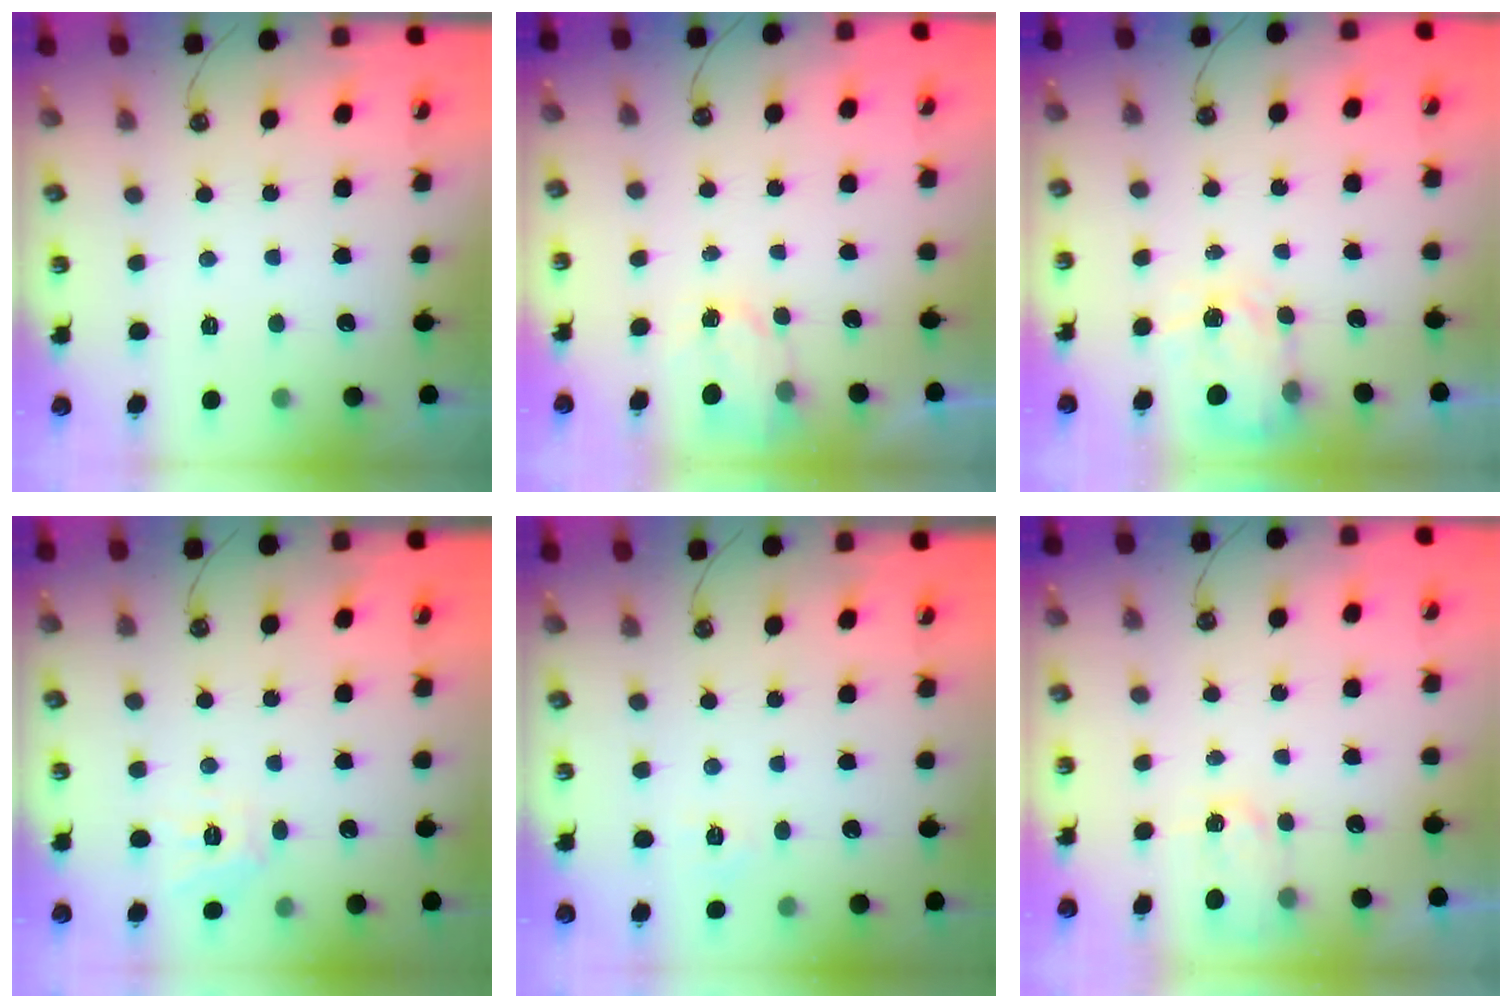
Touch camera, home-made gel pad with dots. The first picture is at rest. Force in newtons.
{"total": 2.6, "press": 2.6, "slide": 0.3}
{"total": 3.8, "press": 3.8, "slide": 0.6}
{"total": 7.0, "press": 7.0, "slide": 0.5}
{"total": 2.8, "press": 2.8, "slide": 0.4}
{"total": 2.9, "press": 2.9, "slide": 0.4}